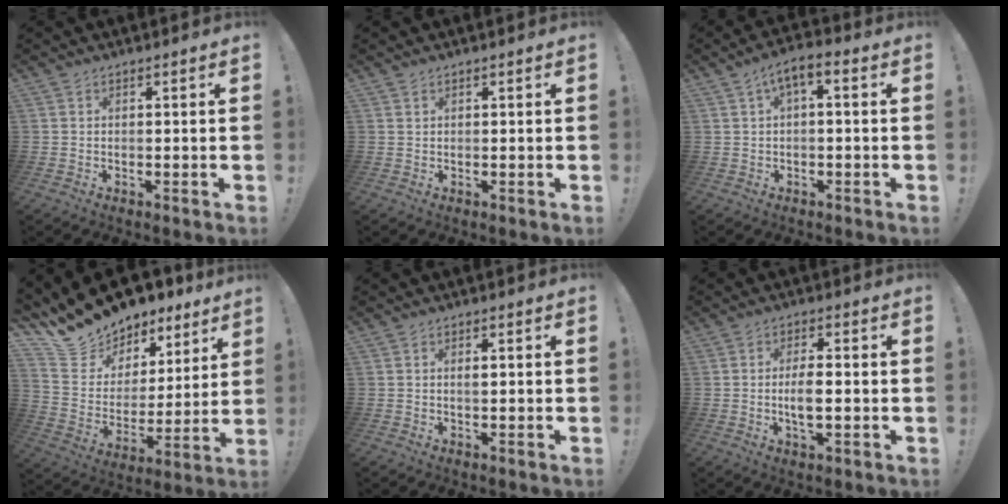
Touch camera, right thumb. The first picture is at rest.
{"total": 0.0}
{"total": 5.1, "force": [0.9, 1.7, 4.8], "torque": [-0.077, -0.003, 0.014]}
{"total": 15.5, "force": [13.6, 7.0, 2.5], "torque": [-0.061, -0.112, 0.260]}
{"total": 1.1, "force": [-0.1, 0.3, 1.1], "torque": [-0.007, -0.004, -0.005]}
{"total": 6.2, "force": [-0.9, 2.1, 5.8], "torque": [-0.107, -0.007, -0.023]}